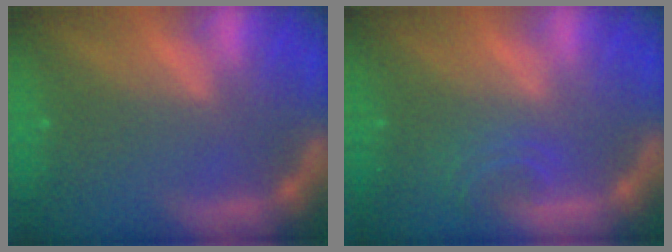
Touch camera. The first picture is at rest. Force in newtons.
{"total": 2.4}